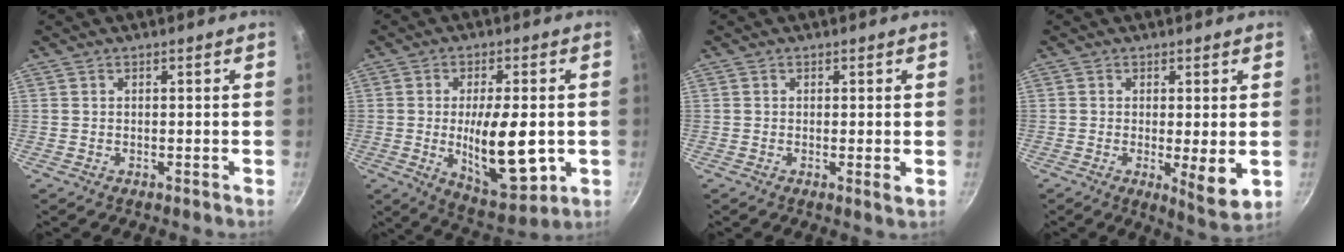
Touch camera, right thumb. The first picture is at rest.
{"total": 15.6, "force": [-1.7, 6.1, 14.2], "torque": [-0.206, -0.014, -0.016]}
{"total": 1.3, "force": [0.1, 0.2, 1.2], "torque": [-0.020, -0.011, -0.003]}
{"total": 6.8, "force": [-0.7, 1.7, 6.6], "torque": [-0.092, -0.023, -0.005]}